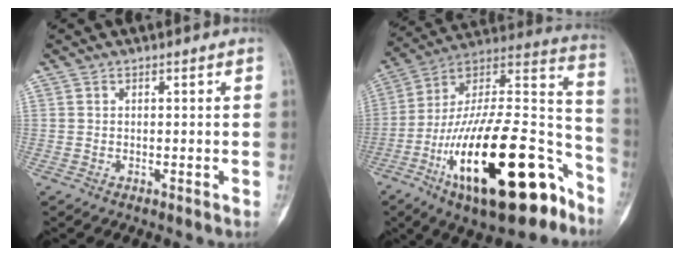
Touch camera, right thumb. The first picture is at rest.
{"total": 33.3, "force": [-15.8, 12.8, 26.4], "torque": [-0.401, 0.078, -0.254]}